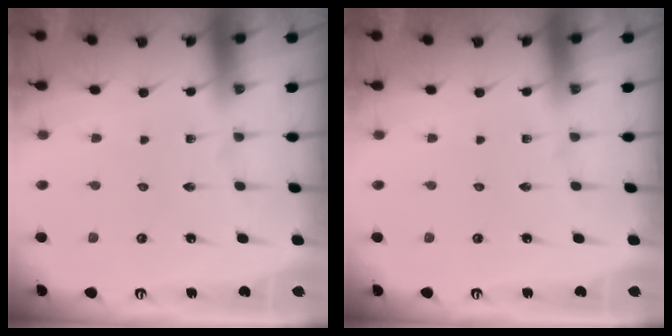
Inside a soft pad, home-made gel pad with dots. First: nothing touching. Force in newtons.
{"total": 0.0}